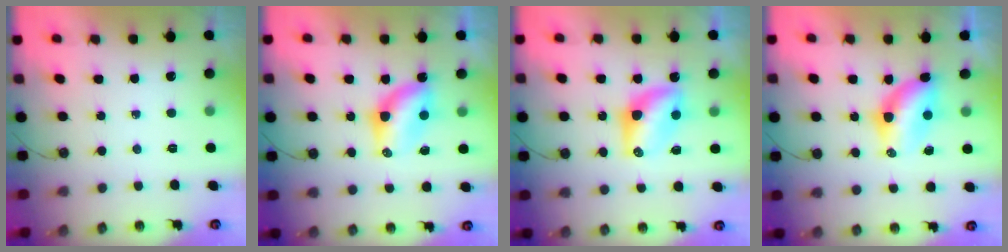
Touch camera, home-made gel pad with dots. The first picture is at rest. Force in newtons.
{"total": 6.7, "press": 6.6, "slide": 0.7}
{"total": 8.0, "press": 8.0, "slide": 0.4}
{"total": 6.6, "press": 6.6, "slide": 0.8}